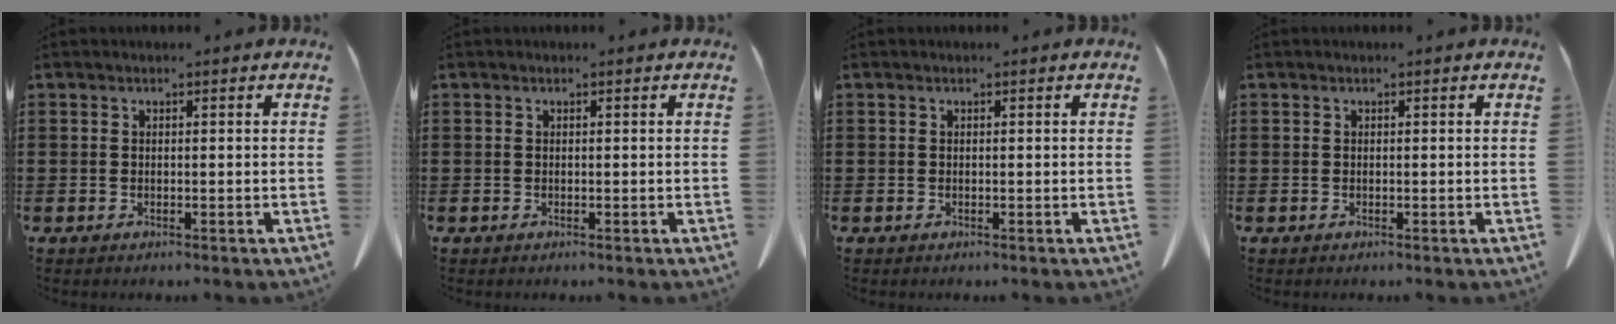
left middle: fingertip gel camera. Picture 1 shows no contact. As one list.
[{"total": 0.0}, {"total": 0.0}, {"total": 0.0}]